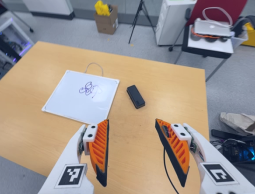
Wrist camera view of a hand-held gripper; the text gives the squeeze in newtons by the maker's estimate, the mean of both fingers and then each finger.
{"total": 0.0}